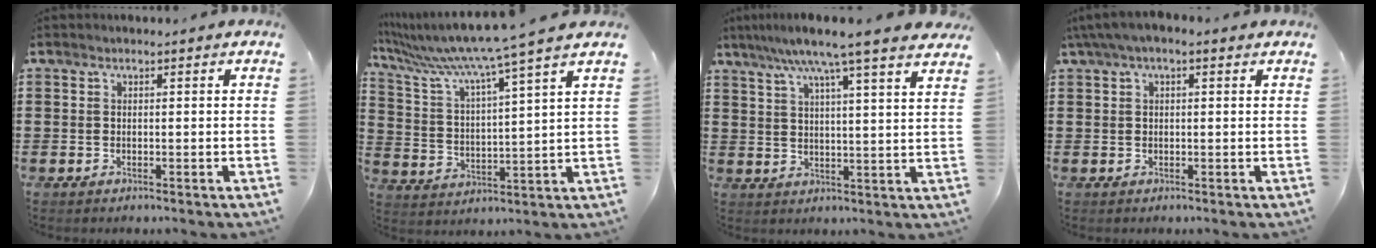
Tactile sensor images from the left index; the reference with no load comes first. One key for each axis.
{"total": 7.9, "fx": 6.8, "fy": -1.4, "fz": 3.8, "tx": -0.107, "ty": -0.057, "tz": 0.105}
{"total": 8.2, "fx": 6.5, "fy": -0.4, "fz": 5.0, "tx": -0.108, "ty": -0.026, "tz": 0.108}
{"total": 2.2, "fx": 0.6, "fy": 0.8, "fz": 2.0, "tx": -0.046, "ty": 0.003, "tz": 0.006}